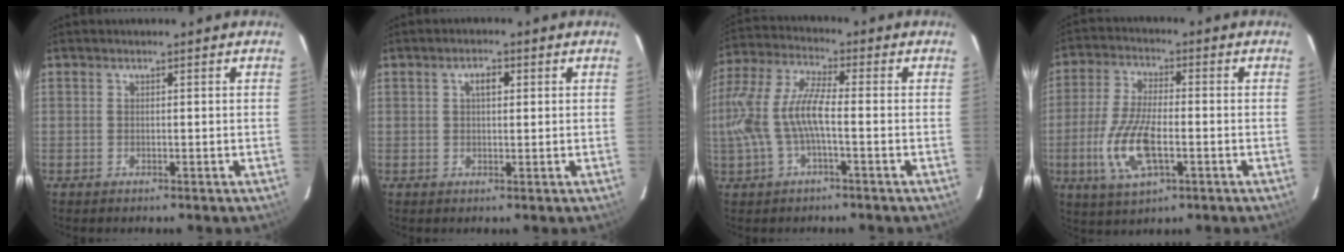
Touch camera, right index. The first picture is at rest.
{"total": 2.5, "force": [0.8, 1.3, 2.0], "torque": [-0.033, 0.010, 0.013]}
{"total": 12.4, "force": [-2.4, 3.5, 11.6], "torque": [-0.244, 0.002, -0.043]}
{"total": 12.0, "force": [-3.4, 4.6, 10.6], "torque": [-0.227, -0.007, -0.063]}